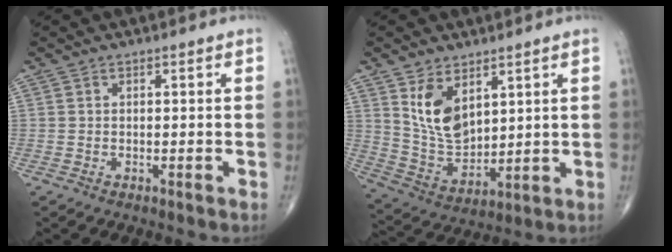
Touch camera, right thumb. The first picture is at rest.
{"total": 10.4, "force": [4.7, 6.0, 7.0], "torque": [-0.108, -0.030, 0.106]}